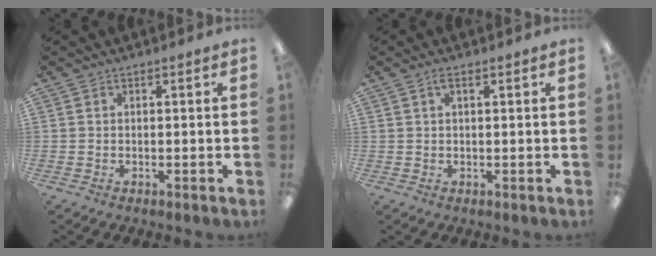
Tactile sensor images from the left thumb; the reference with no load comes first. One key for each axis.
{"total": 1.9, "fx": 0.9, "fy": 0.7, "fz": 1.5, "tx": -0.033, "ty": 0.005, "tz": 0.015}